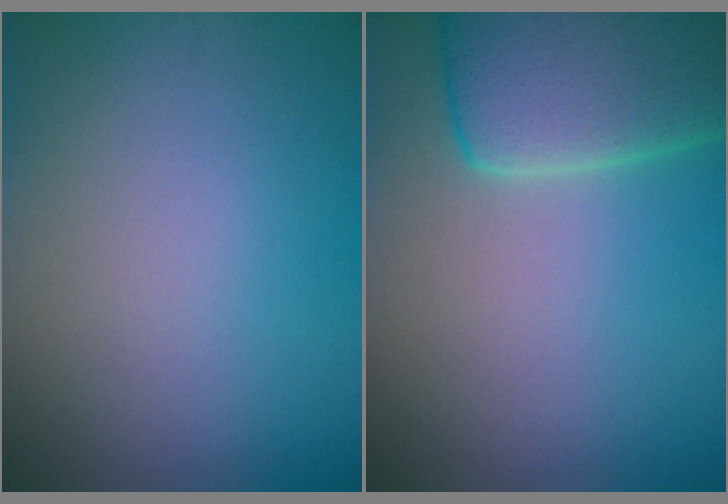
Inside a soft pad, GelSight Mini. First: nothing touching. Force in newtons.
{"total": 7.7, "press": 7.7, "slide": 0.6}